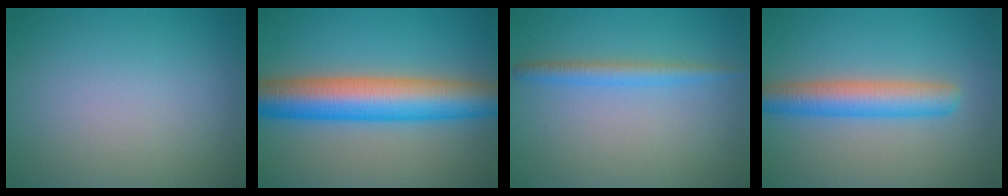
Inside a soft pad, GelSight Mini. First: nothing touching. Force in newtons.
{"total": 9.6, "press": 9.6, "slide": 0.1}
{"total": 2.1, "press": 2.1, "slide": 0.2}
{"total": 4.8, "press": 4.8, "slide": 0.1}